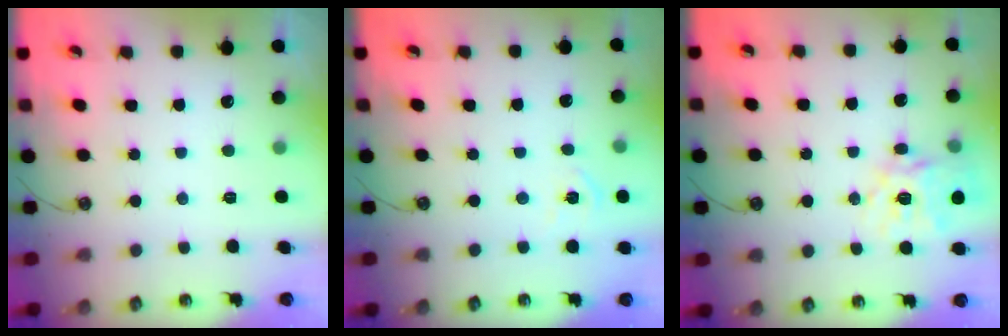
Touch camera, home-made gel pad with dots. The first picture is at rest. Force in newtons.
{"total": 4.4, "press": 4.3, "slide": 0.6}
{"total": 16.0, "press": 16.0, "slide": 1.5}